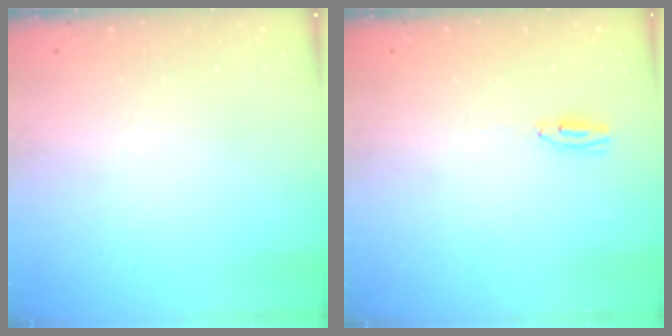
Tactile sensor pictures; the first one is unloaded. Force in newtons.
{"total": 3.4, "press": 3.0, "slide": 1.7}